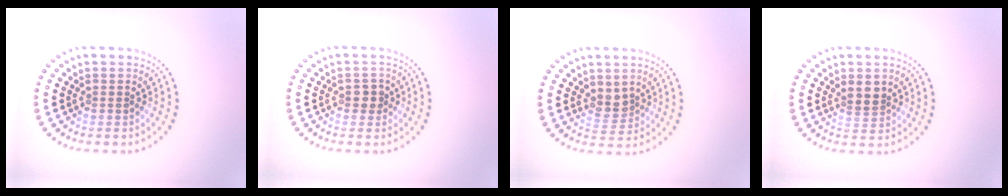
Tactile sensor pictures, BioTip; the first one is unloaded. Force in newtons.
{"total": 1.4, "press": 1.4, "slide": 0.1}
{"total": 1.8, "press": 1.5, "slide": 1.0}
{"total": 2.1, "press": 1.7, "slide": 1.1}